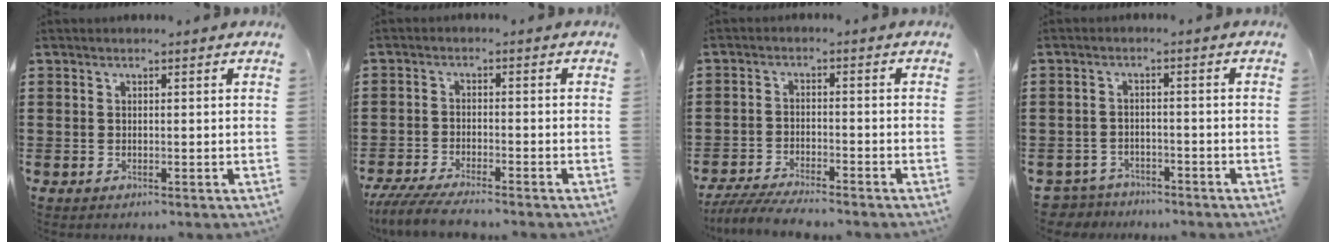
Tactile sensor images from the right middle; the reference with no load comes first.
{"total": 4.8, "force": [-4.5, 0.3, 1.8], "torque": [-0.052, -0.015, -0.091]}
{"total": 5.1, "force": [-4.9, 0.3, 1.3], "torque": [-0.037, -0.008, -0.099]}
{"total": 3.6, "force": [-3.5, 0.8, -0.3], "torque": [-0.013, -0.004, -0.079]}